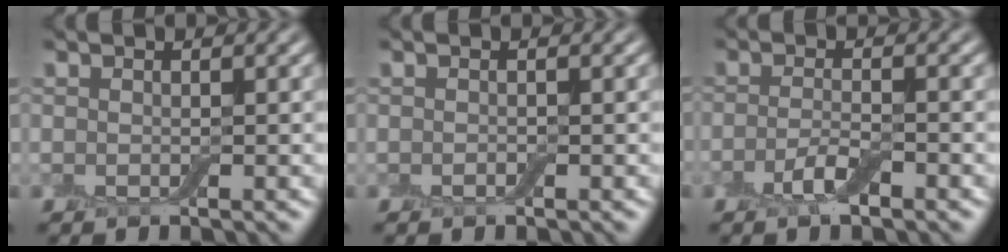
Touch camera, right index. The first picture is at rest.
{"total": 0.0}
{"total": 2.4, "force": [-1.3, 0.6, 1.8], "torque": [-0.039, 0.002, -0.031]}